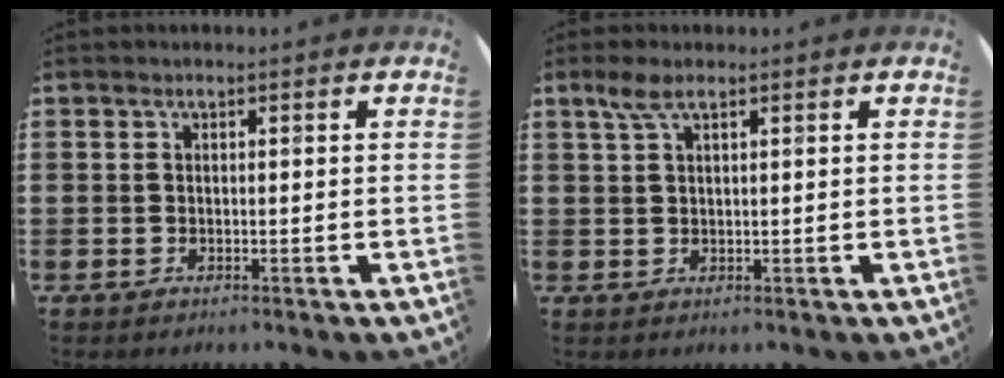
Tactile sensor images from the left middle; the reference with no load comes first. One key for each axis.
{"total": 2.4, "fx": 1.4, "fy": 0.6, "fz": 1.8, "tx": -0.038, "ty": 0.006, "tz": 0.025}